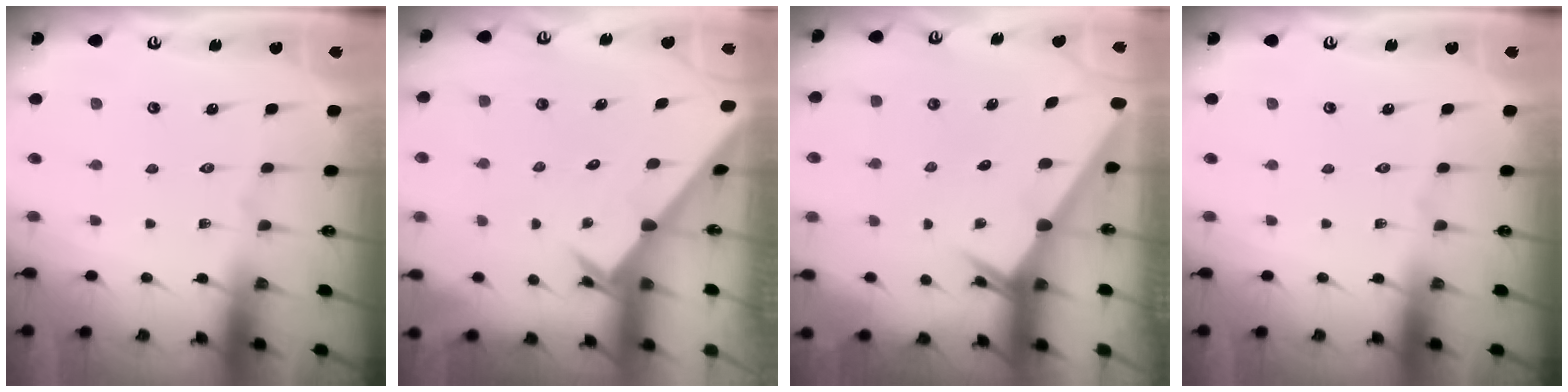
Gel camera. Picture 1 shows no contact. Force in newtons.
{"total": 2.5, "press": 2.5, "slide": 0.2}
{"total": 2.3, "press": 2.3, "slide": 0.1}
{"total": 0.0}